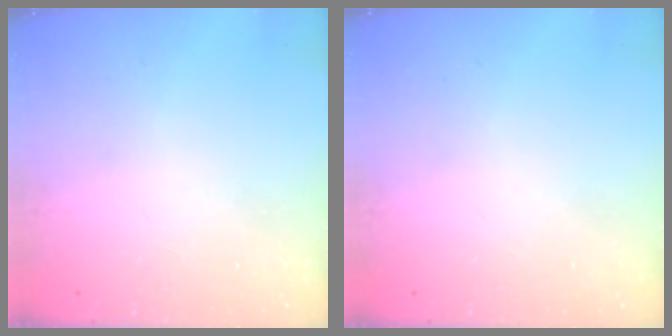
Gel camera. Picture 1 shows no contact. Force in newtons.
{"total": 0.0}